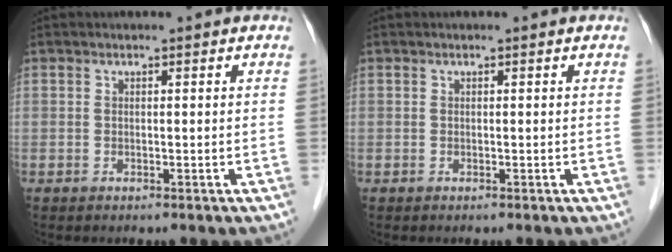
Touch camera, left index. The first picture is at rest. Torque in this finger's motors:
{"motor_torque": [0.02, -0.02, 0.01, 0.00]}